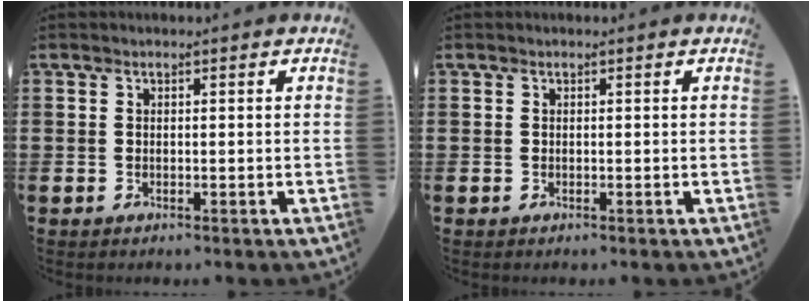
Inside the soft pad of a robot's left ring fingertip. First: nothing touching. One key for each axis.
{"total": 0.0}